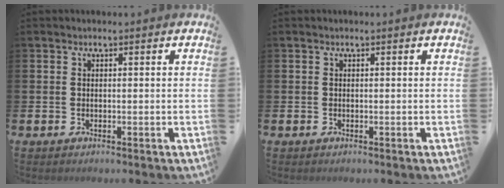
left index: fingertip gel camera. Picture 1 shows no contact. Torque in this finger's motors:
{"motor_torque": [-0.01, 0.00, 0.01, -0.01]}